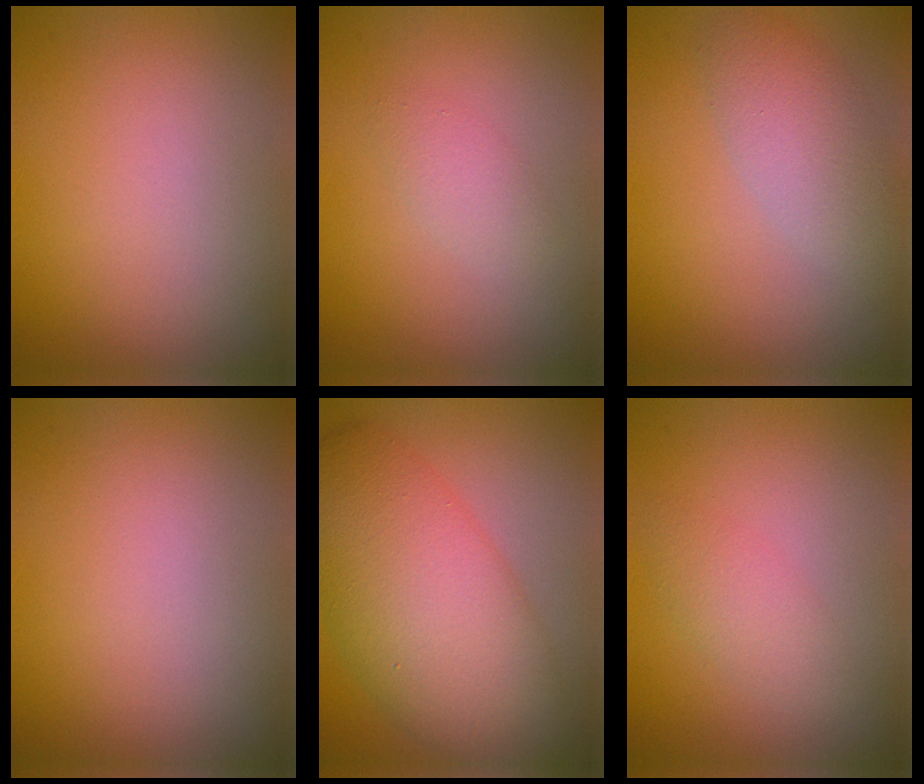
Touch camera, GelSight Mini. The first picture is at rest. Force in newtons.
{"total": 1.6, "press": 1.6, "slide": 0.1}
{"total": 3.6, "press": 3.6, "slide": 0.3}
{"total": 0.0}
{"total": 10.3, "press": 10.3, "slide": 0.1}
{"total": 2.0, "press": 2.0, "slide": 0.1}